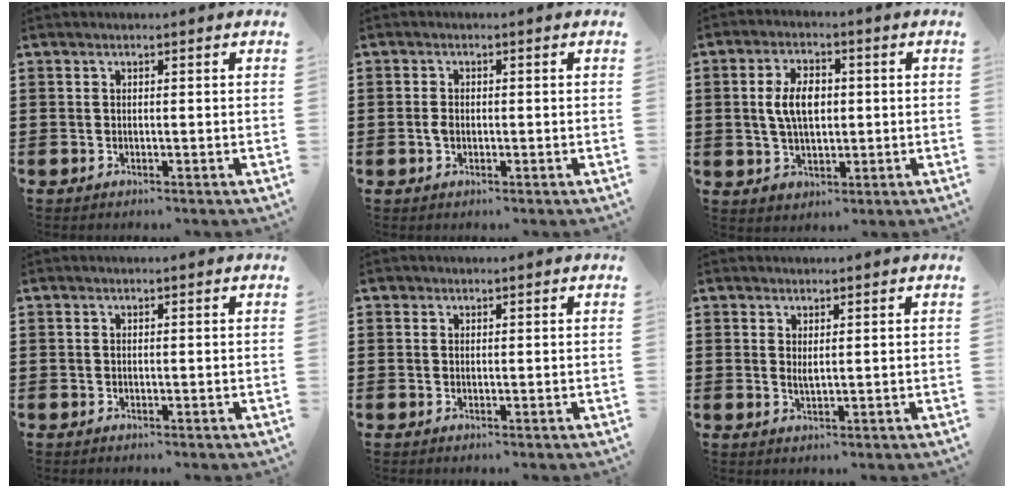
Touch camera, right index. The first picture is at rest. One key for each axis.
{"total": 1.7, "fx": -0.4, "fy": 1.1, "fz": 1.2, "tx": -0.024, "ty": 0.004, "tz": -0.008}
{"total": 6.9, "fx": 0.6, "fy": 4.2, "fz": 5.4, "tx": -0.119, "ty": 0.007, "tz": 0.003}
{"total": 0.0}
{"total": 0.6, "fx": 0.3, "fy": 0.5, "fz": 0.0, "tx": -0.002, "ty": 0.004, "tz": 0.006}
{"total": 1.5, "fx": 0.8, "fy": 0.2, "fz": 1.2, "tx": -0.025, "ty": 0.000, "tz": 0.015}